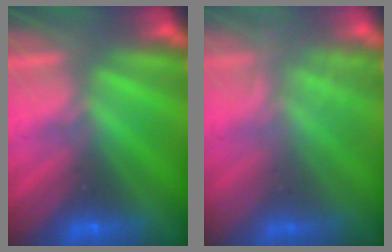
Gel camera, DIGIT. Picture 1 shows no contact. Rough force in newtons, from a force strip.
{"total": 2.3}